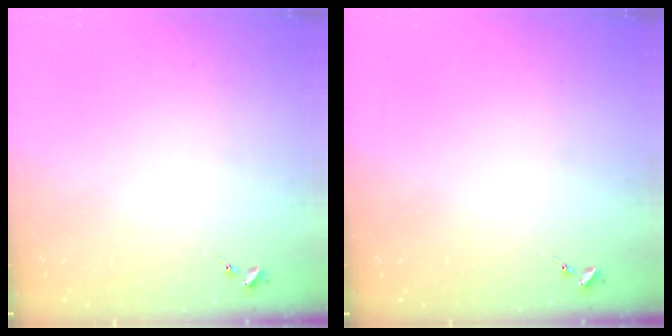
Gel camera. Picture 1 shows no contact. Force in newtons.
{"total": 0.0}